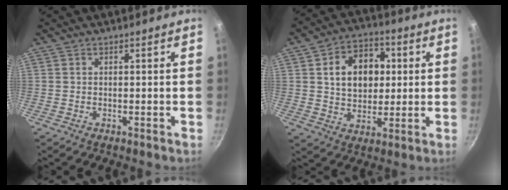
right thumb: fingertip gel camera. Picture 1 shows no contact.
{"total": 13.5, "force": [2.5, 9.9, 8.8], "torque": [-0.098, 0.007, 0.036]}